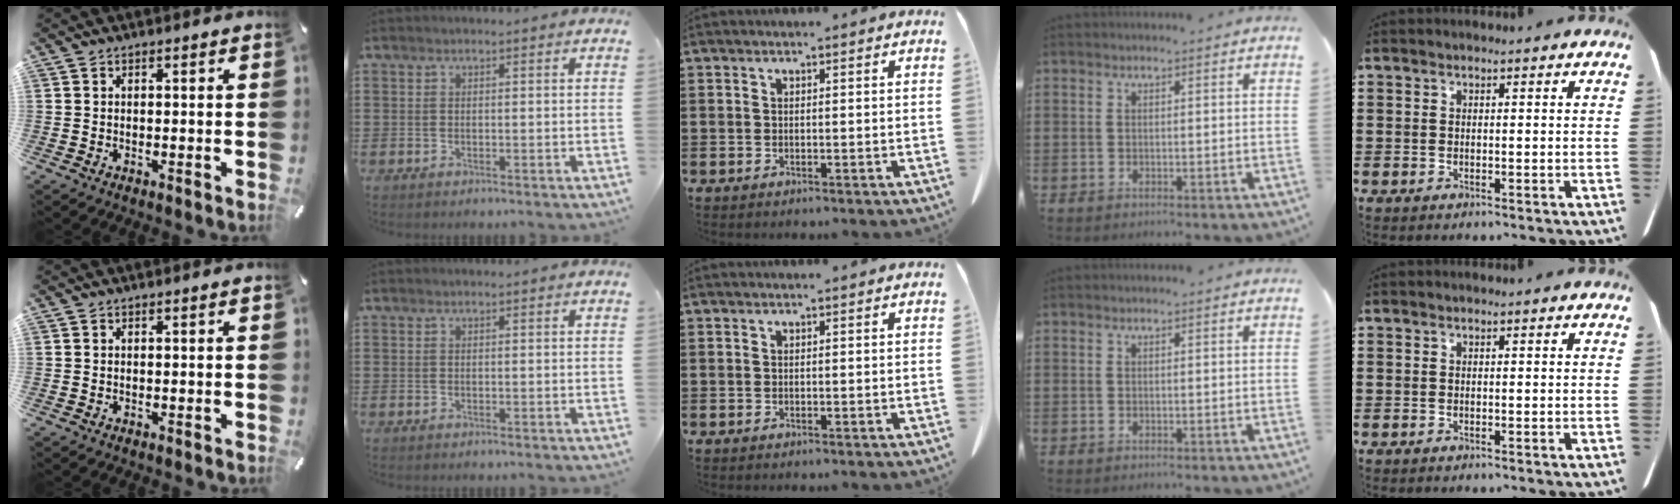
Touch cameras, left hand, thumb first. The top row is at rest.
{}